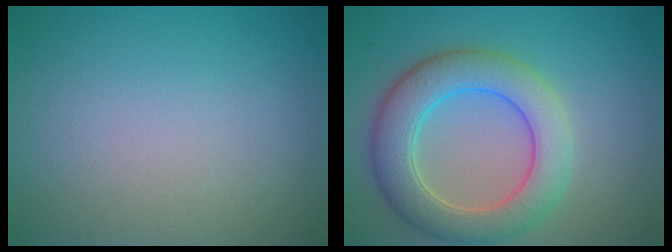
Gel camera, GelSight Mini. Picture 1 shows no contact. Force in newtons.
{"total": 6.7, "press": 6.7, "slide": 0.3}